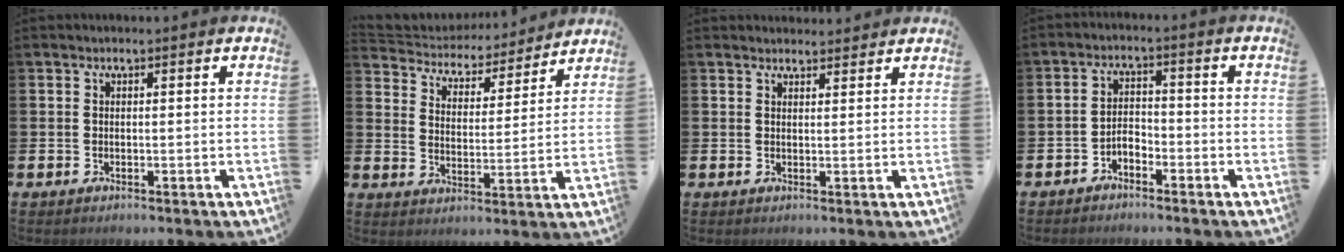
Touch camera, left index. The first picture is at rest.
{"total": 4.8, "force": [4.5, 1.6, 0.1], "torque": [-0.036, -0.040, 0.074]}
{"total": 2.1, "force": [2.1, 0.4, -0.1], "torque": [0.006, -0.011, 0.037]}
{"total": 2.5, "force": [-2.2, 0.9, 0.6], "torque": [-0.025, 0.010, -0.046]}